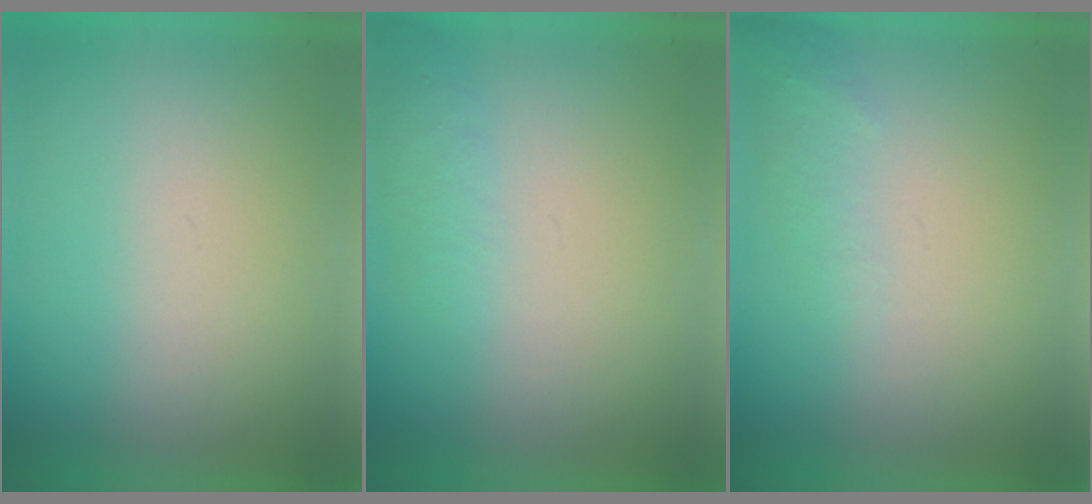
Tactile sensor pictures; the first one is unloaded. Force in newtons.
{"total": 1.3}
{"total": 1.3}